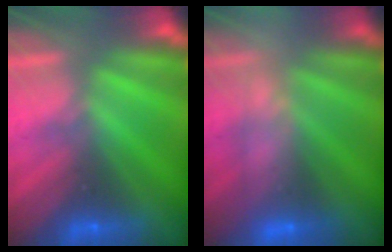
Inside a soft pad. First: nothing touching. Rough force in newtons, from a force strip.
{"total": 2.4}